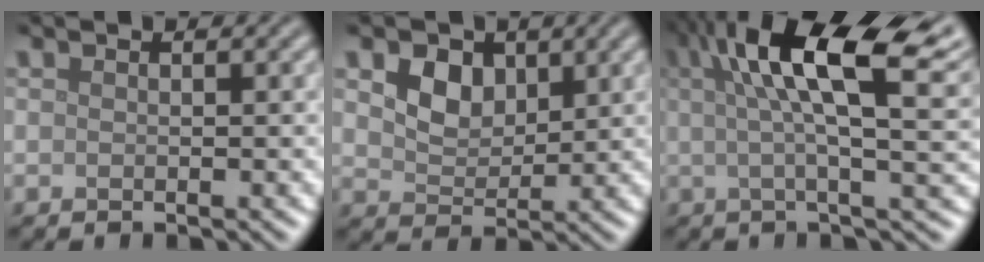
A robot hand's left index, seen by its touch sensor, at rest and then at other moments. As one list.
[{"total": 3.7, "force": [1.6, 2.6, 2.1], "torque": [-0.048, -0.004, 0.023]}, {"total": 11.9, "force": [4.0, 3.1, 10.7], "torque": [-0.158, 0.013, 0.062]}]